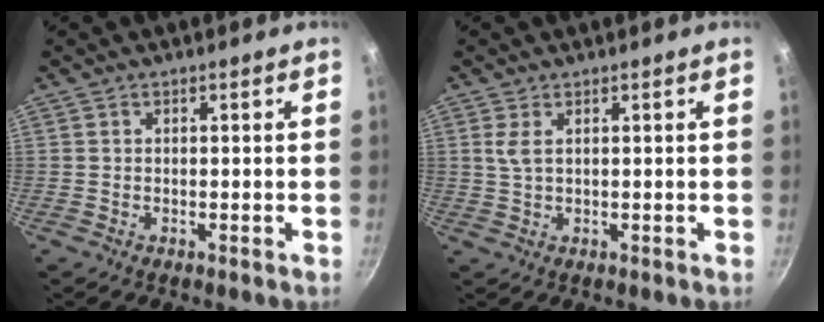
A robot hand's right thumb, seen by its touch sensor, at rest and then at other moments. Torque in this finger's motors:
{"motor_torque": [-0.07, -0.05, 0.12, 0.03, 0.05]}